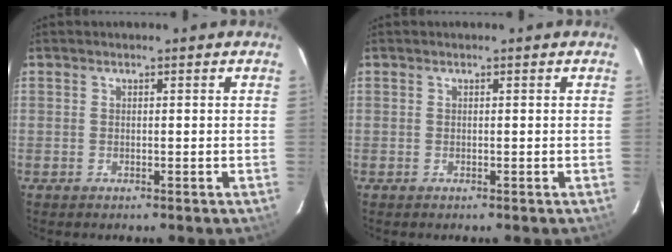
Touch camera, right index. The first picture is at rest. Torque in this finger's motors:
{"motor_torque": [0.00, 0.03, -0.01, 0.00]}